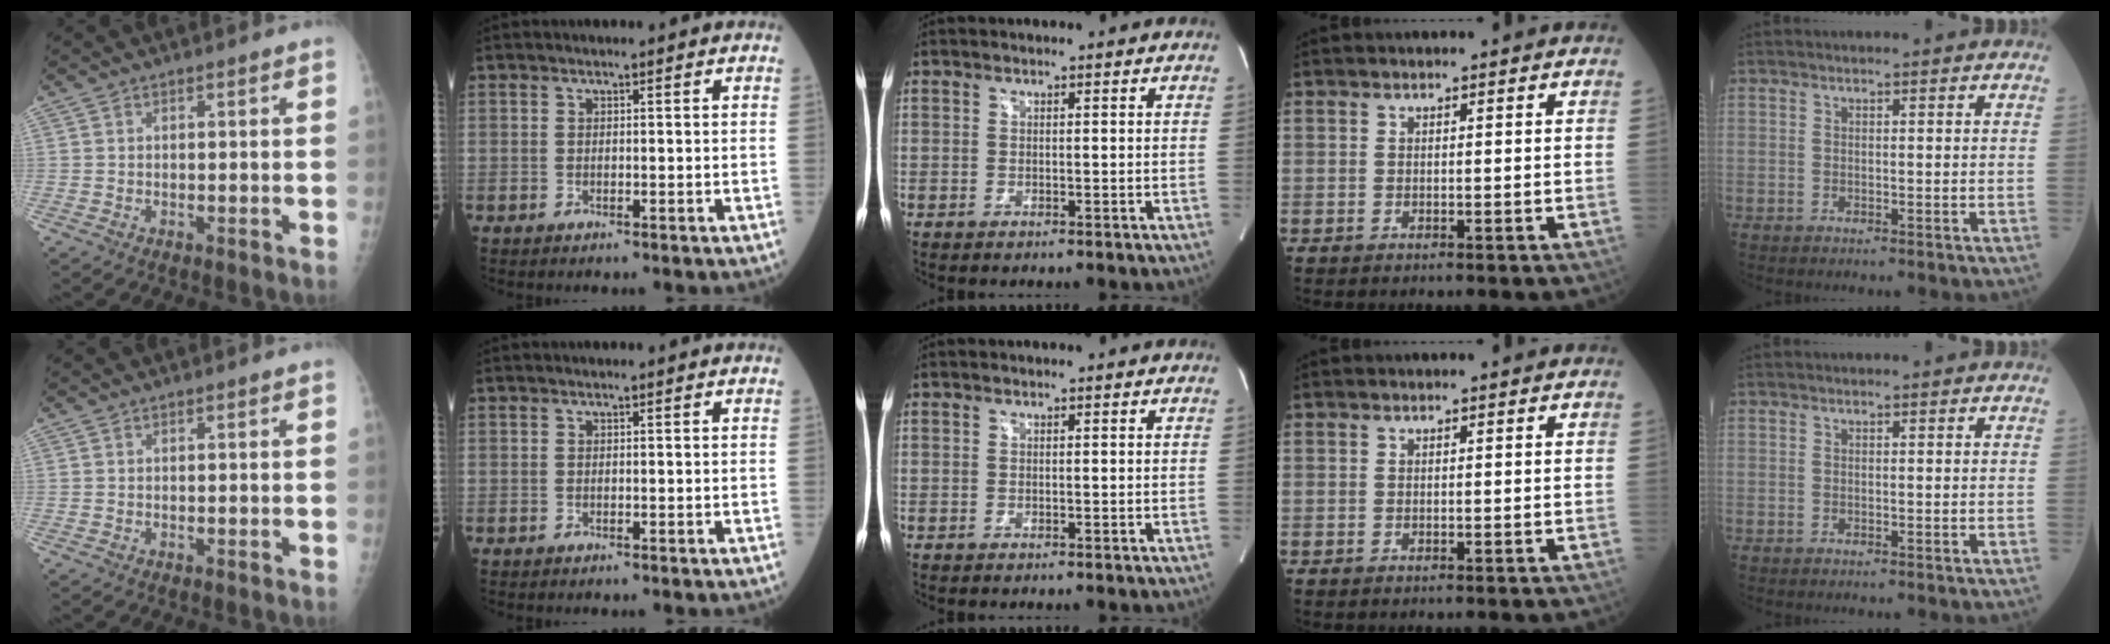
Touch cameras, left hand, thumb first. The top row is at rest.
{}